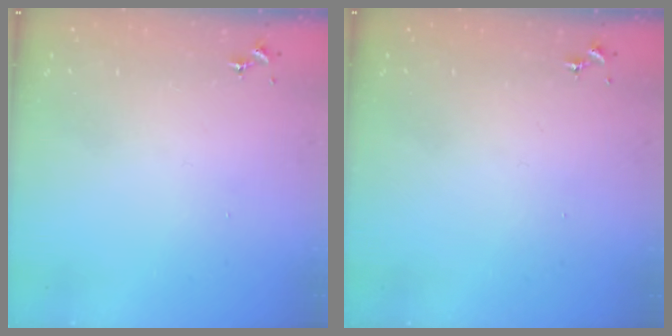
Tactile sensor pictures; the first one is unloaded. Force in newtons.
{"total": 0.0}